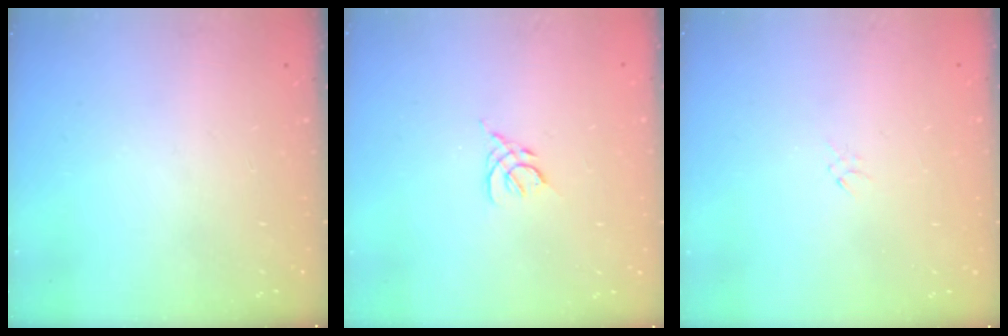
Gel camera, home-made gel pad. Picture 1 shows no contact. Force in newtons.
{"total": 2.8, "press": 2.8, "slide": 0.7}
{"total": 0.9, "press": 0.8, "slide": 0.4}